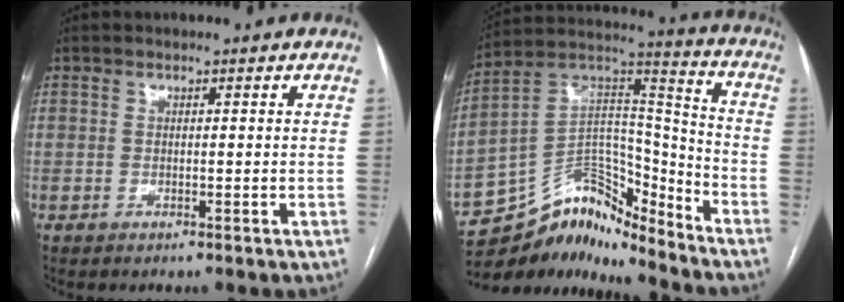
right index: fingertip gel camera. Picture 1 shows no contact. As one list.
[{"total": 13.4, "force": [-12.2, 4.8, 2.5], "torque": [-0.032, 0.094, -0.220]}]